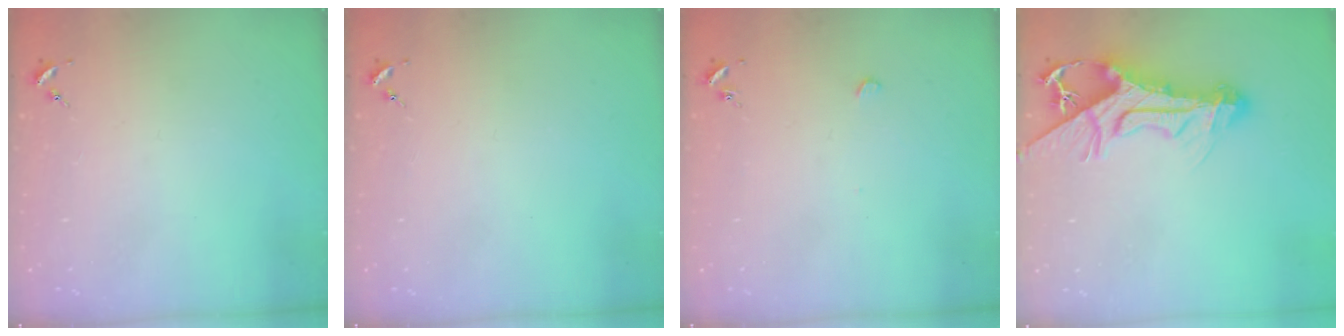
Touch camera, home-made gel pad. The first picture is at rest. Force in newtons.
{"total": 0.0}
{"total": 2.7, "press": 2.6, "slide": 0.3}
{"total": 15.8, "press": 15.6, "slide": 2.0}